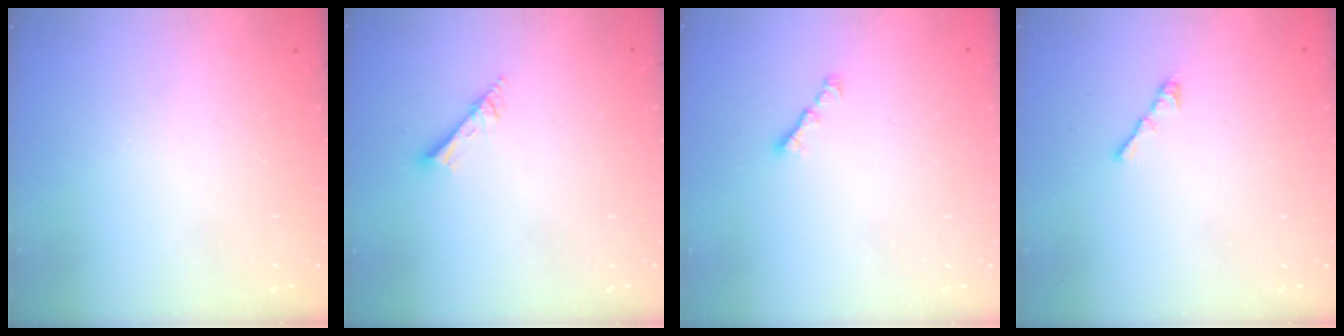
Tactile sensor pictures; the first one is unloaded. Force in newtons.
{"total": 2.5, "press": 2.5, "slide": 0.2}
{"total": 1.9, "press": 1.8, "slide": 0.6}
{"total": 3.0, "press": 2.9, "slide": 0.8}